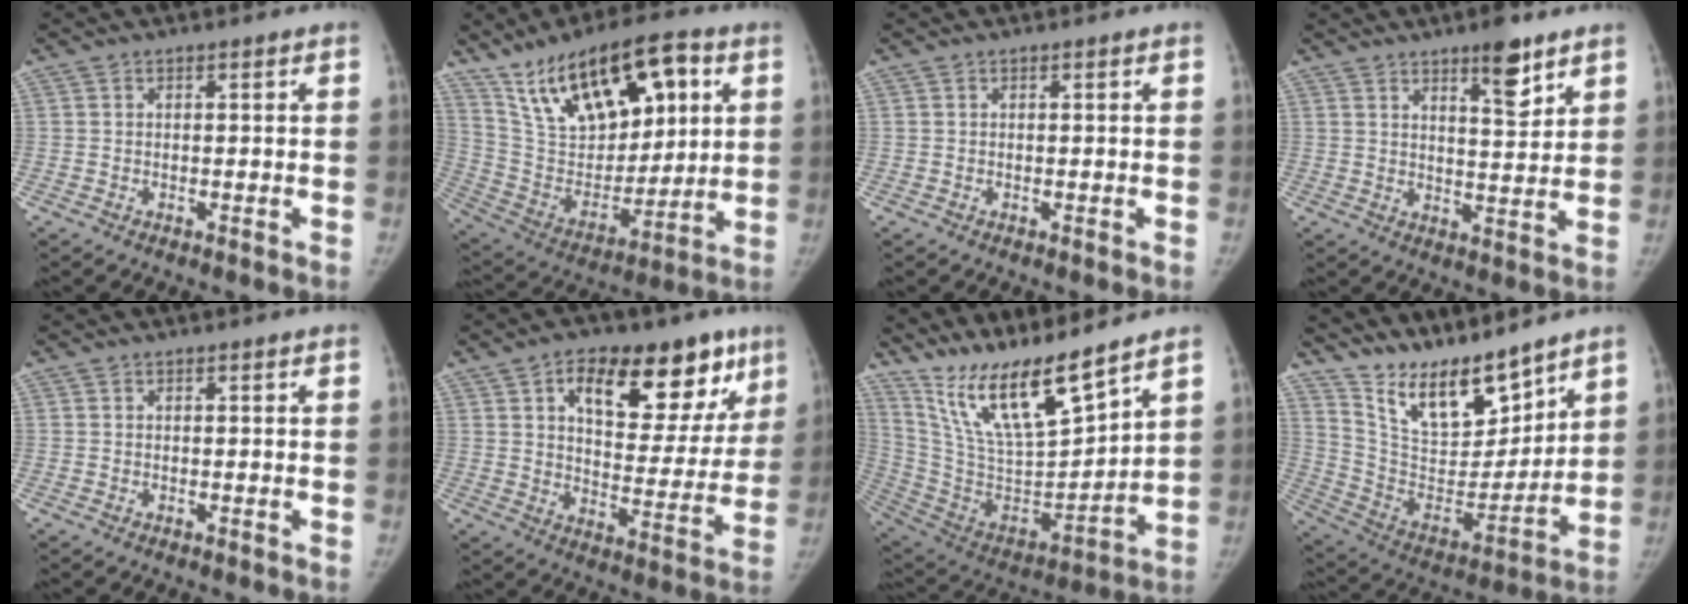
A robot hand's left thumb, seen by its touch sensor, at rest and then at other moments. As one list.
[{"total": 23.4, "force": [11.3, 11.1, 17.2], "torque": [-0.248, -0.029, 0.210]}, {"total": 0.0}, {"total": 7.8, "force": [5.2, 2.2, 5.3], "torque": [-0.063, -0.036, 0.078]}, {"total": 0.0}, {"total": 21.5, "force": [10.9, 10.9, 15.0], "torque": [-0.160, -0.021, 0.160]}, {"total": 18.5, "force": [14.9, 2.8, 10.6], "torque": [-0.168, -0.084, 0.295]}, {"total": 17.3, "force": [14.3, 5.7, 7.9], "torque": [-0.093, -0.091, 0.271]}]